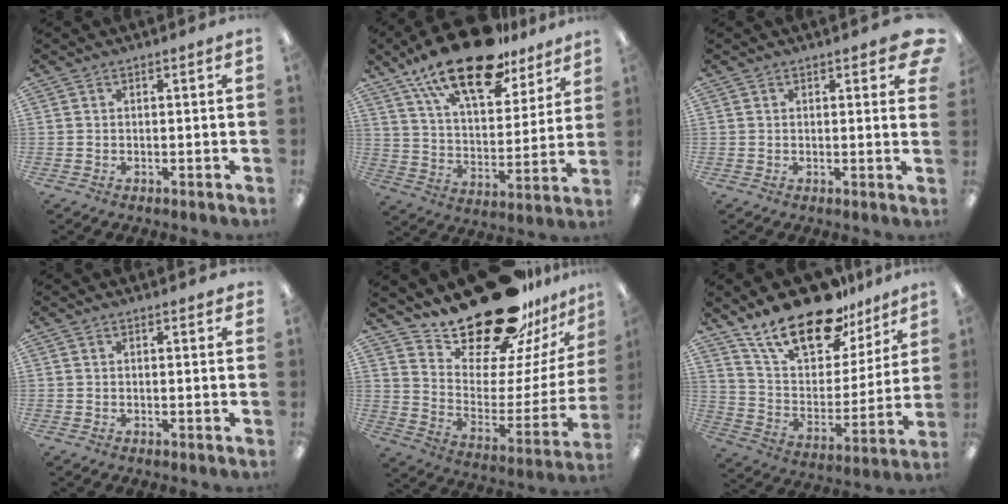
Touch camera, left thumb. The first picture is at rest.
{"total": 21.8, "force": [15.3, 8.5, 13.0], "torque": [-0.221, -0.083, 0.265]}
{"total": 3.9, "force": [2.2, 1.7, 2.8], "torque": [-0.027, -0.008, 0.033]}
{"total": 0.5, "force": [0.5, 0.1, 0.0], "torque": [0.006, -0.003, 0.008]}
{"total": 25.4, "force": [20.9, 9.2, 11.2], "torque": [-0.169, -0.148, 0.367]}
{"total": 21.4, "force": [16.2, 8.8, 10.8], "torque": [-0.194, -0.102, 0.286]}